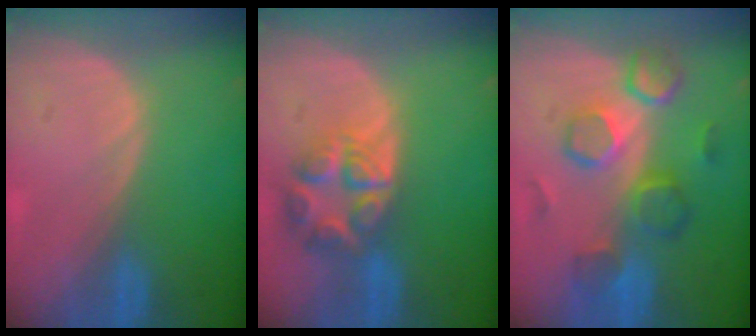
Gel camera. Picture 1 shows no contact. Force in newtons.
{"total": 7.9, "press": 6.9, "slide": 3.8}
{"total": 8.4, "press": 8.3, "slide": 1.3}